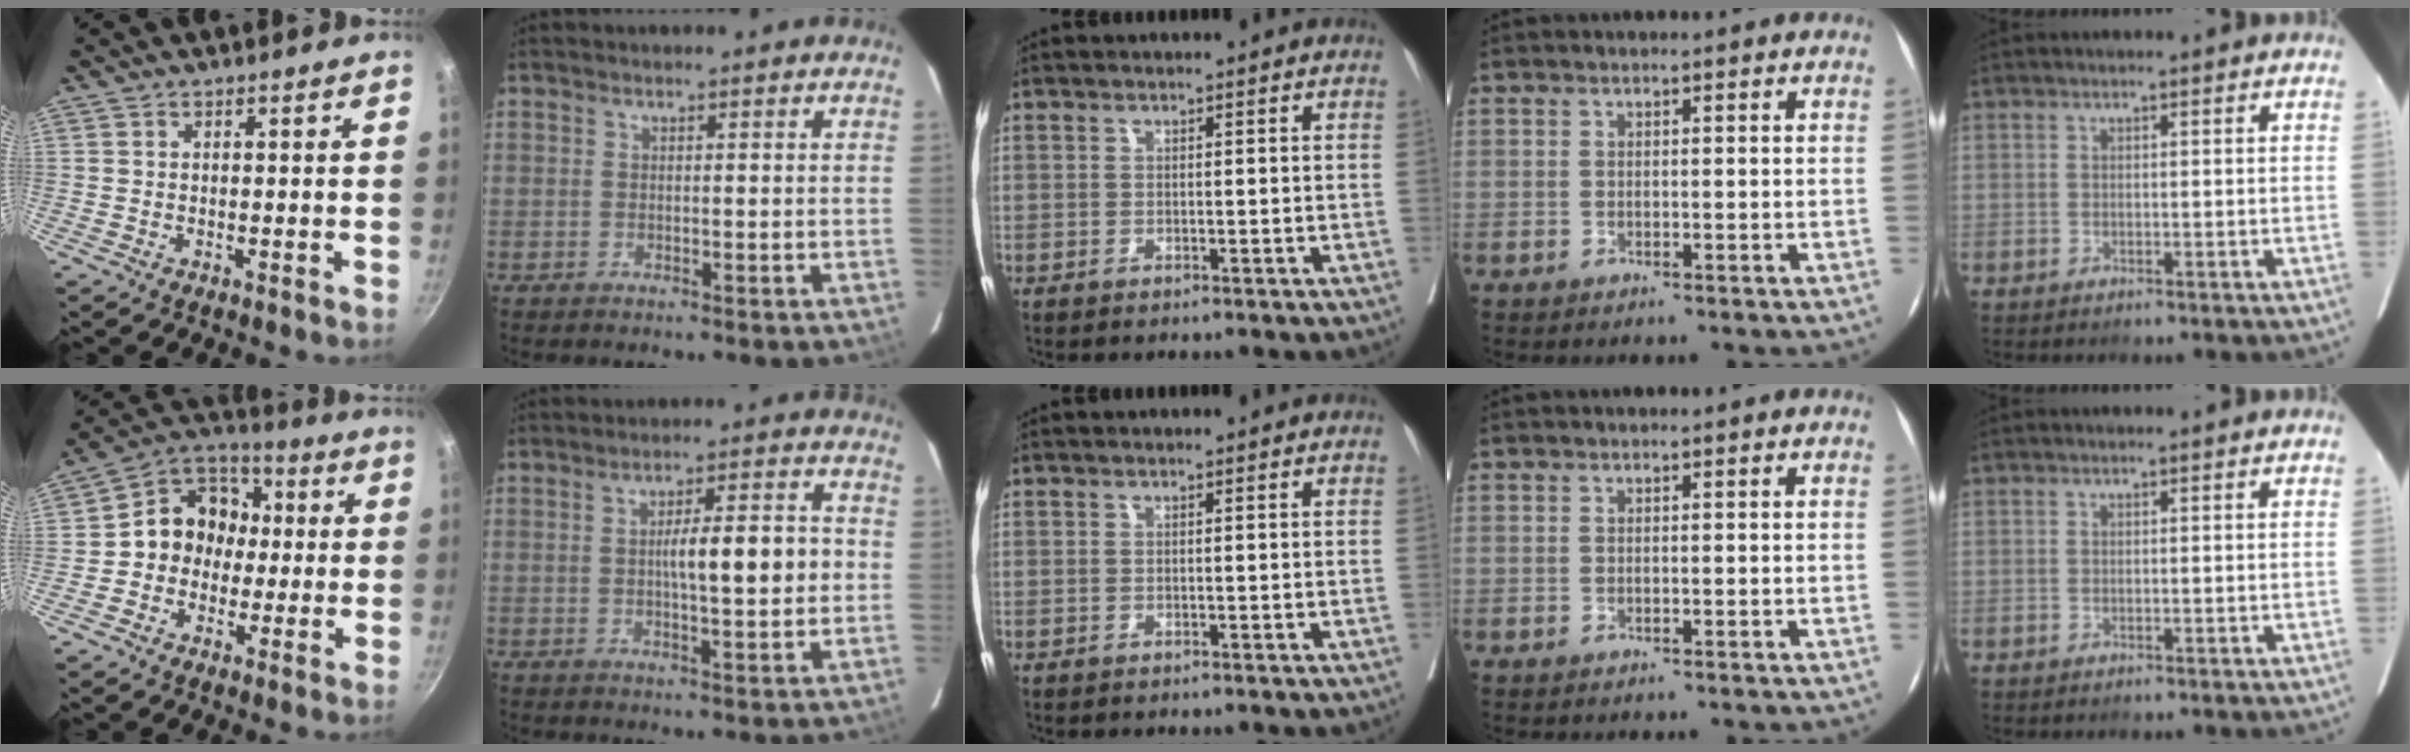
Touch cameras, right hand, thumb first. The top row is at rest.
{"thumb": {"total": 12.2, "force": [-0.5, 10.3, 6.5], "torque": [-0.064, 0.036, -0.024]}, "index": {"total": 8.0, "force": [-0.1, 1.2, 7.9], "torque": [-0.123, 0.016, 0.001]}}